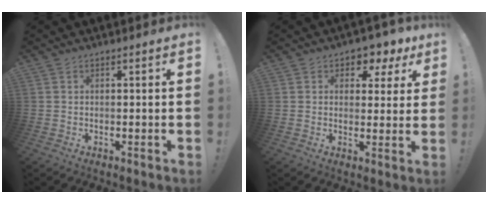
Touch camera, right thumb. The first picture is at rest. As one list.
[{"total": 4.9, "force": [2.8, 3.7, 1.9], "torque": [-0.009, -0.026, 0.047]}]